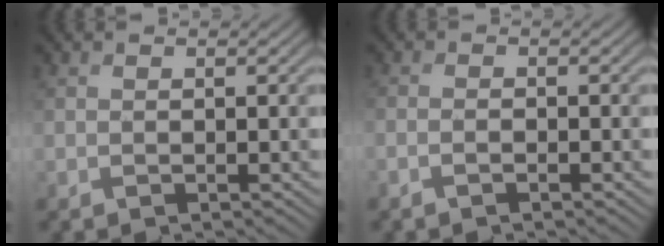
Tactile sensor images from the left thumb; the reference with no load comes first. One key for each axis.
{"total": 1.0, "fx": -1.0, "fy": -0.1, "fz": 0.1, "tx": 0.003, "ty": 0.001, "tz": -0.024}